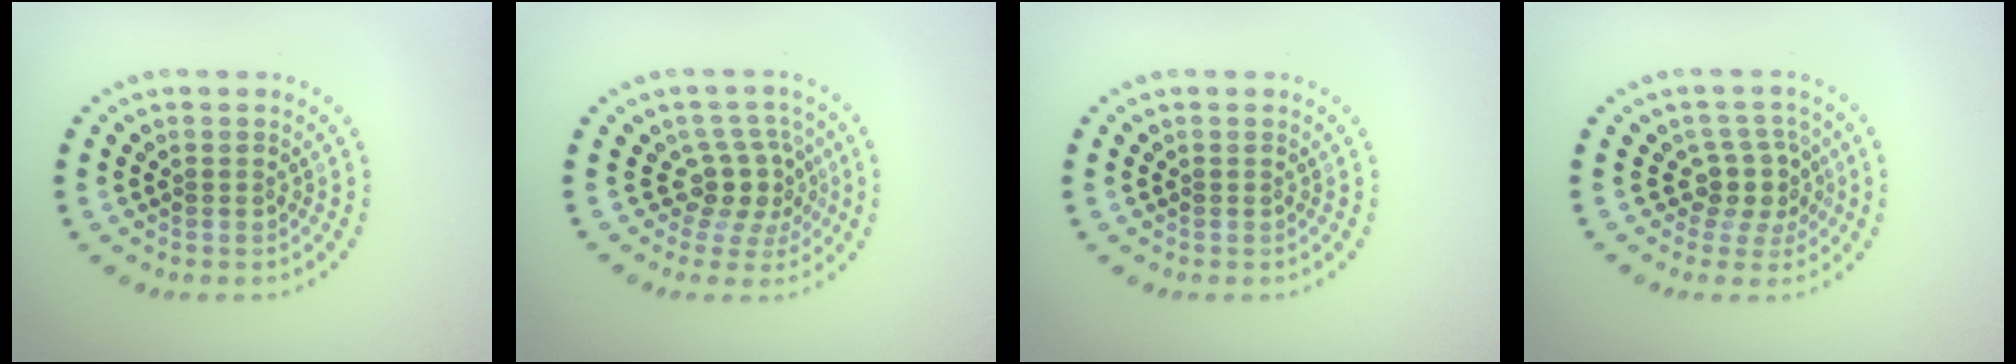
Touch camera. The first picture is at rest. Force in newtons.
{"total": 3.4, "press": 2.4, "slide": 2.3}
{"total": 0.0}
{"total": 3.0, "press": 2.2, "slide": 2.0}